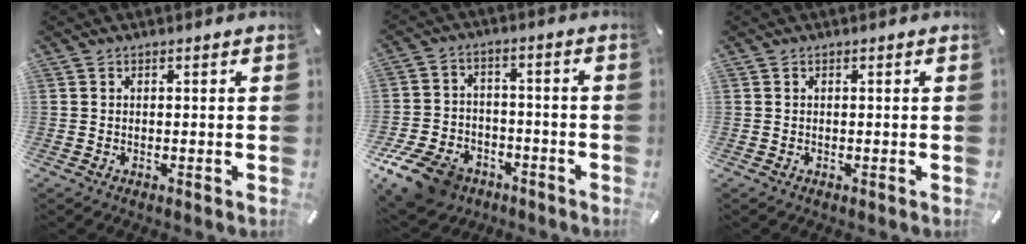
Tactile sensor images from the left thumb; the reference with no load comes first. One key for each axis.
{"total": 12.0, "fx": -7.8, "fy": 7.6, "fz": 5.0, "tx": -0.099, "ty": 0.058, "tz": -0.142}
{"total": 0.0}